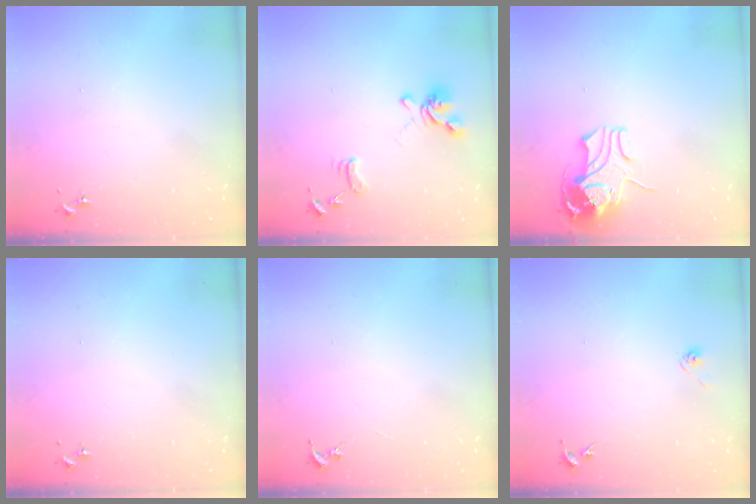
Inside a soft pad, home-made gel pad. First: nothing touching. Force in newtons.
{"total": 13.1, "press": 13.0, "slide": 1.2}
{"total": 10.9, "press": 10.9, "slide": 1.1}
{"total": 0.0}
{"total": 0.0}
{"total": 2.9, "press": 2.6, "slide": 1.4}